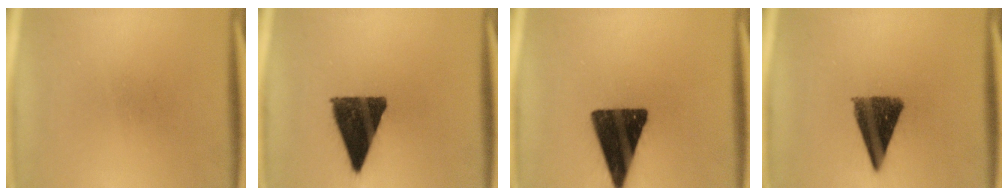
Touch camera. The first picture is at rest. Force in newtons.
{"total": 13.0}
{"total": 16.5}
{"total": 10.4}